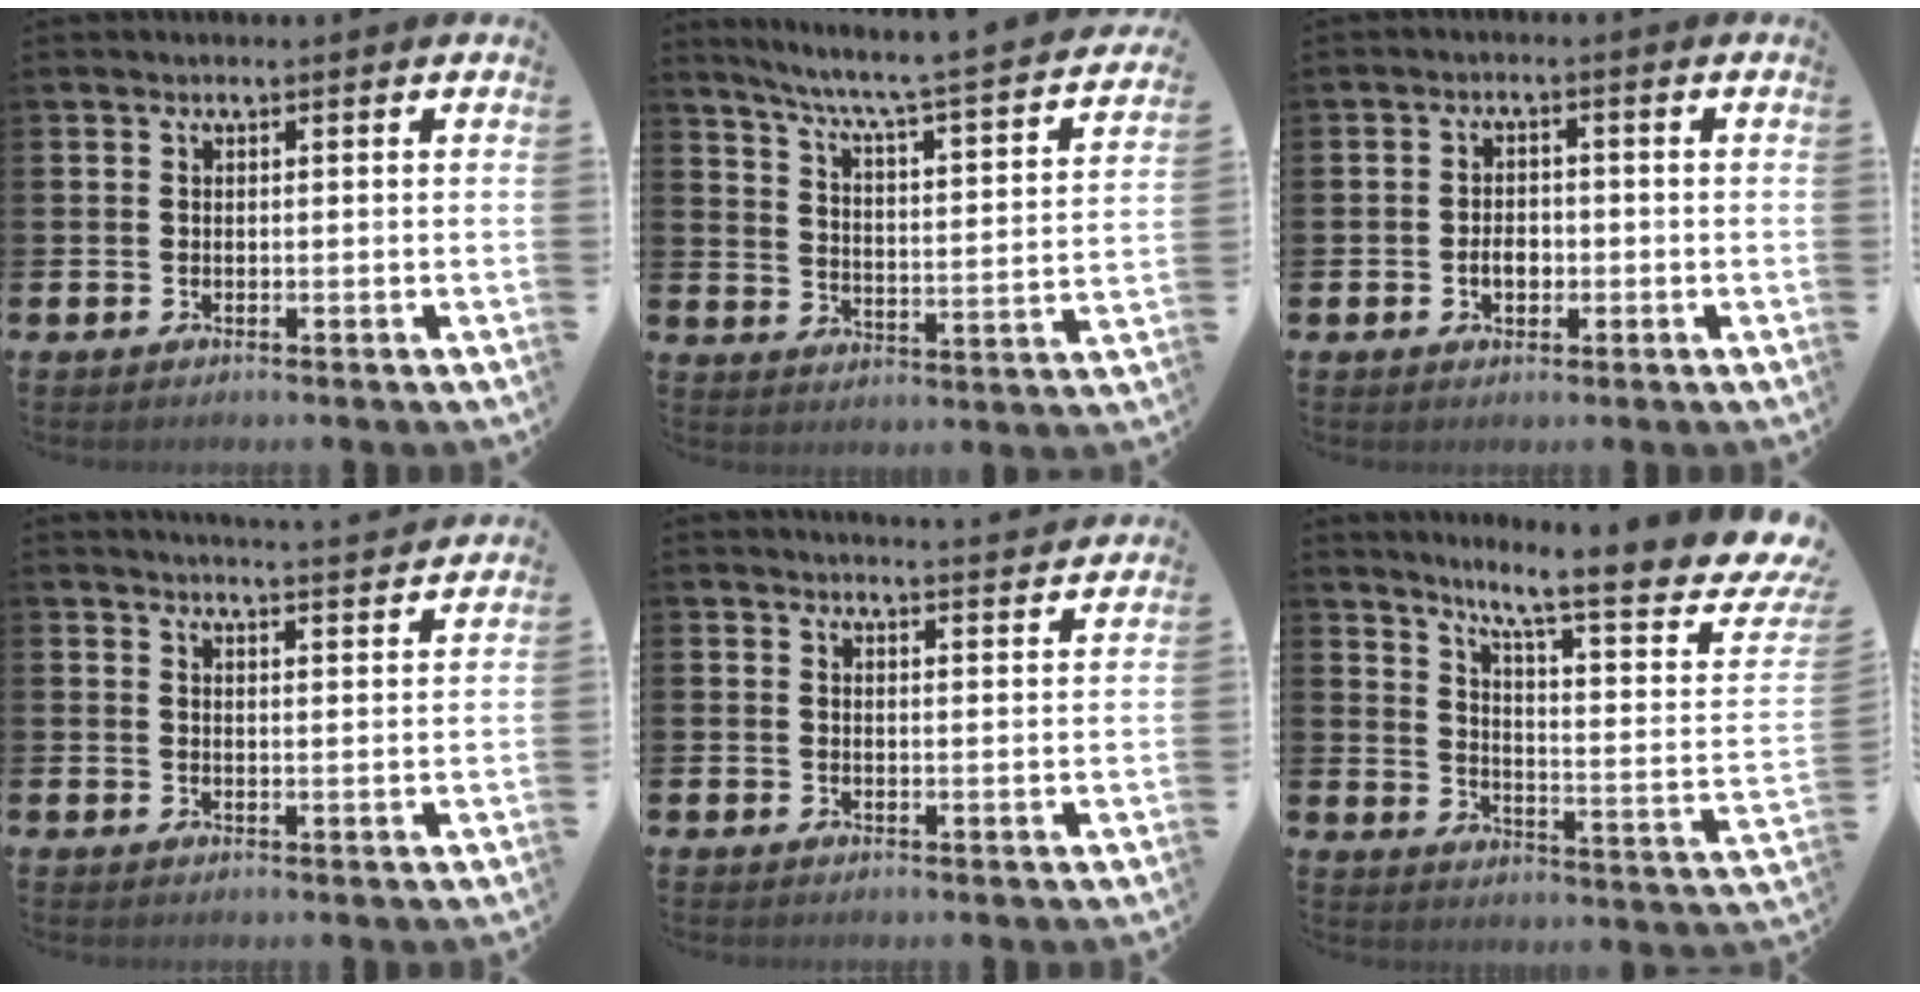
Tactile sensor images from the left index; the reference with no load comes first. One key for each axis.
{"total": 5.4, "fx": 4.7, "fy": 0.0, "fz": 2.8, "tx": -0.078, "ty": -0.047, "tz": 0.068}
{"total": 2.9, "fx": -0.7, "fy": 2.0, "fz": 1.9, "tx": -0.019, "ty": -0.003, "tz": -0.020}
{"total": 3.9, "fx": 3.9, "fy": -0.6, "fz": 0.2, "tx": -0.010, "ty": -0.028, "tz": 0.069}
{"total": 3.3, "fx": 3.3, "fy": -0.3, "fz": -0.1, "tx": 0.004, "ty": -0.026, "tz": 0.057}
{"total": 9.8, "fx": 7.8, "fy": 1.4, "fz": 5.8, "tx": -0.106, "ty": -0.072, "tz": 0.117}